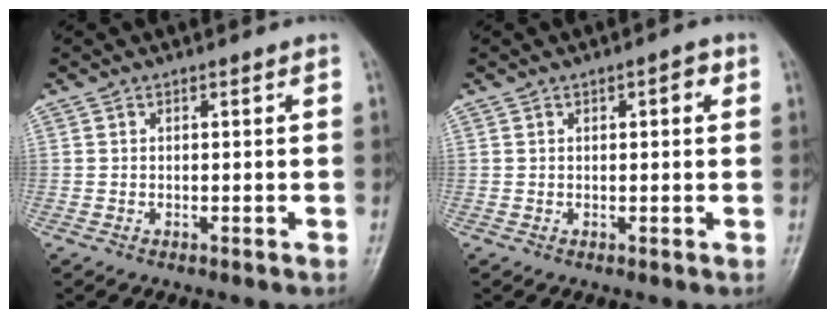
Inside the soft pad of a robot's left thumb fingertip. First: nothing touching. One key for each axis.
{"total": 2.5, "fx": 0.8, "fy": 1.0, "fz": 2.2, "tx": -0.024, "ty": 0.003, "tz": 0.008}